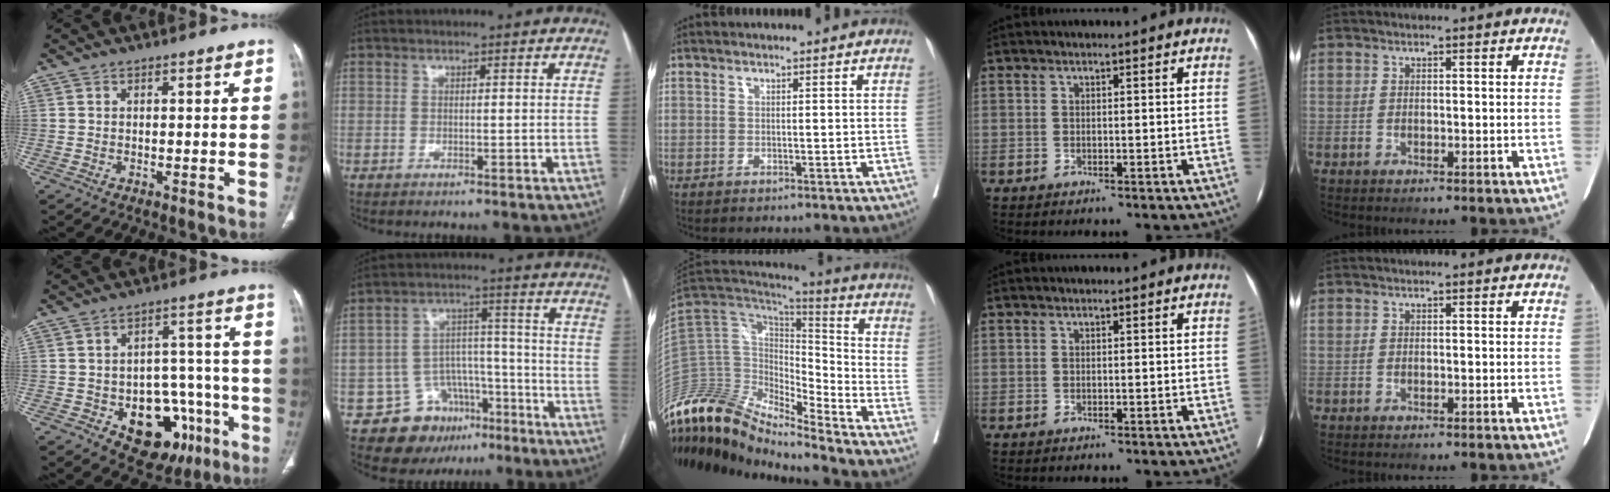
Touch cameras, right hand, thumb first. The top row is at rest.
{"thumb": {"total": 16.7, "force": [-7.0, 10.6, 10.8], "torque": [-0.097, 0.049, -0.083]}, "index": {"total": 10.7, "force": [-6.9, 7.6, 3.1], "torque": [-0.038, 0.053, -0.099]}, "middle": {"total": 21.4, "force": [-19.0, 4.0, 9.0], "torque": [-0.188, 0.039, -0.341]}}